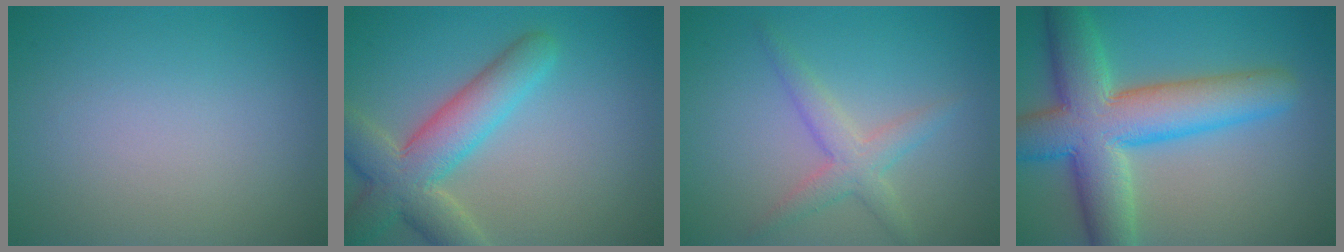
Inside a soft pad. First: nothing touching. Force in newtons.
{"total": 6.5, "press": 6.5, "slide": 0.4}
{"total": 2.8, "press": 2.8, "slide": 0.1}
{"total": 10.5, "press": 10.5, "slide": 0.5}